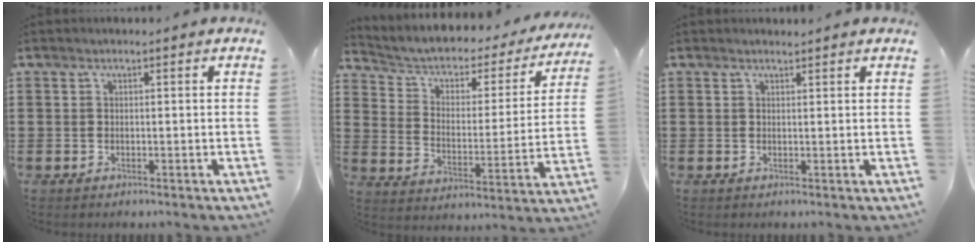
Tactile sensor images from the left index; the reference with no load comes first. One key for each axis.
{"total": 3.3, "fx": 2.0, "fy": 2.2, "fz": 1.4, "tx": -0.046, "ty": -0.021, "tz": 0.022}
{"total": 0.9, "fx": 0.9, "fy": 0.0, "fz": 0.2, "tx": -0.005, "ty": -0.001, "tz": 0.018}